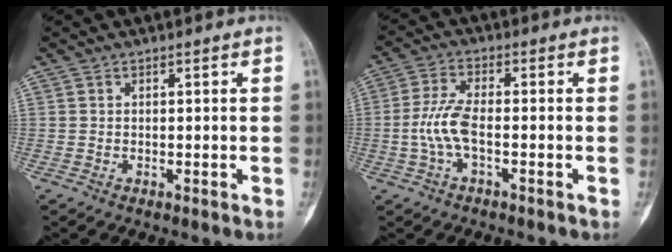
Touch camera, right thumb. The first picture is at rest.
{"total": 6.6, "force": [-1.5, 2.4, 5.9], "torque": [-0.144, 0.017, -0.032]}